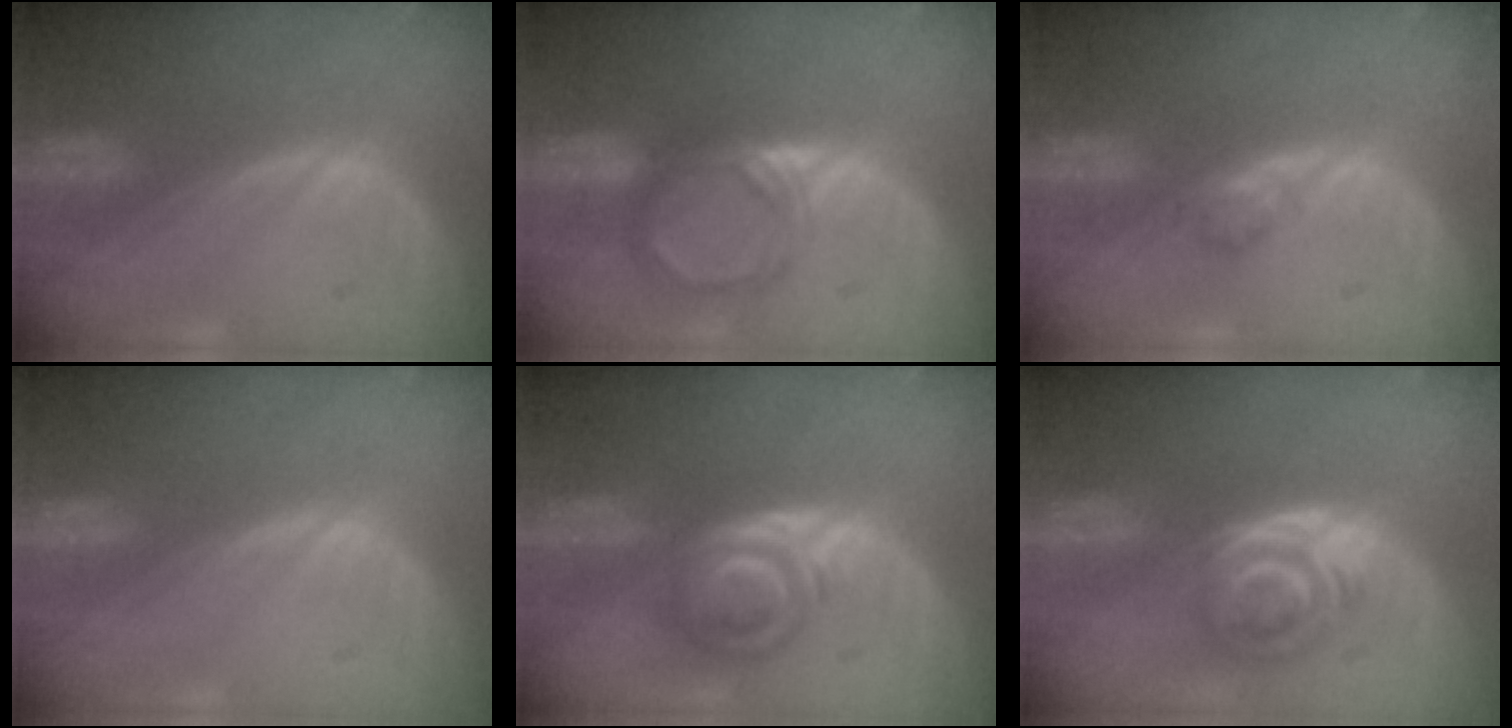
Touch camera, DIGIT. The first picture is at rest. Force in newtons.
{"total": 5.1, "press": 4.8, "slide": 1.8}
{"total": 1.4, "press": 1.4, "slide": 0.1}
{"total": 0.0}
{"total": 6.0, "press": 5.5, "slide": 2.2}
{"total": 6.5, "press": 5.4, "slide": 3.7}